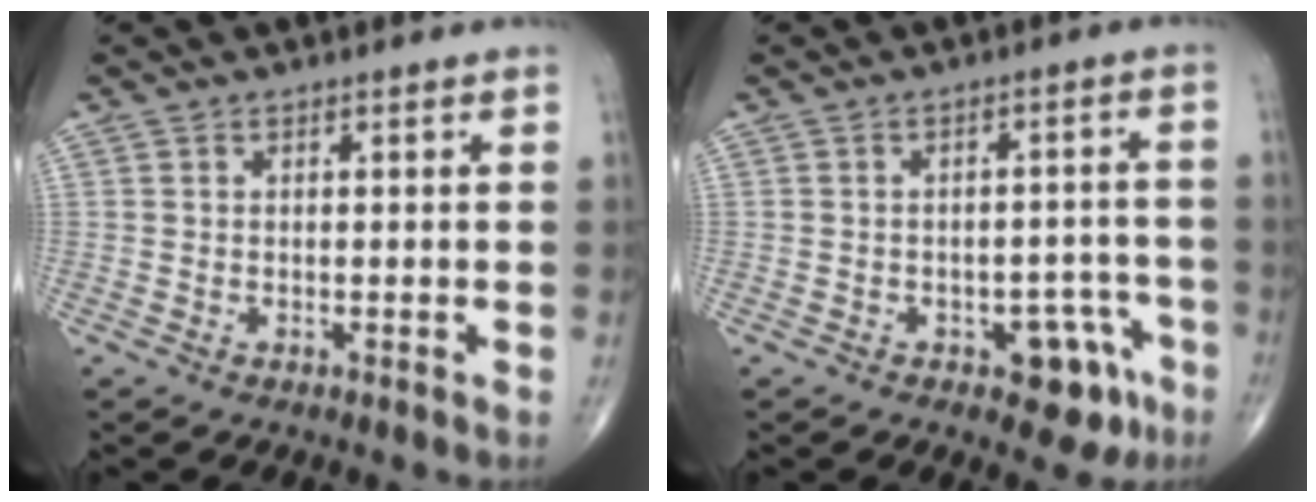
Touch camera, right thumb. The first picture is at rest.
{"total": 8.2, "force": [-4.2, 4.4, 5.5], "torque": [-0.034, 0.033, -0.047]}